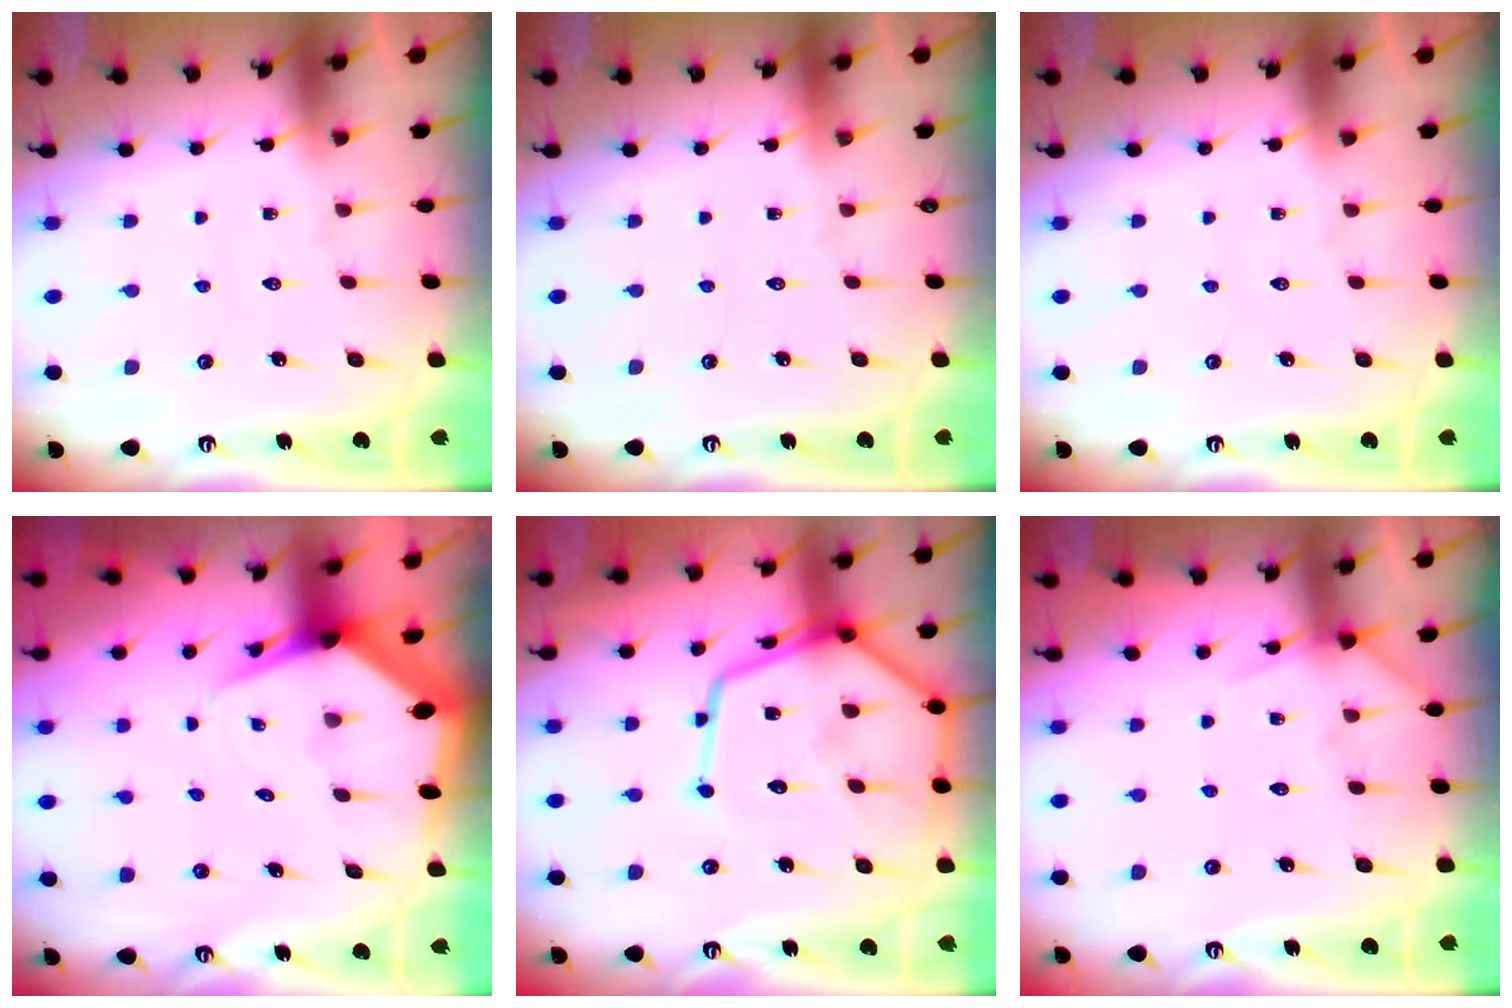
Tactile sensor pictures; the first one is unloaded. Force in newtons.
{"total": 0.0}
{"total": 0.0}
{"total": 5.3, "press": 5.3, "slide": 0.7}
{"total": 17.8, "press": 17.7, "slide": 1.7}
{"total": 6.9, "press": 6.8, "slide": 0.9}